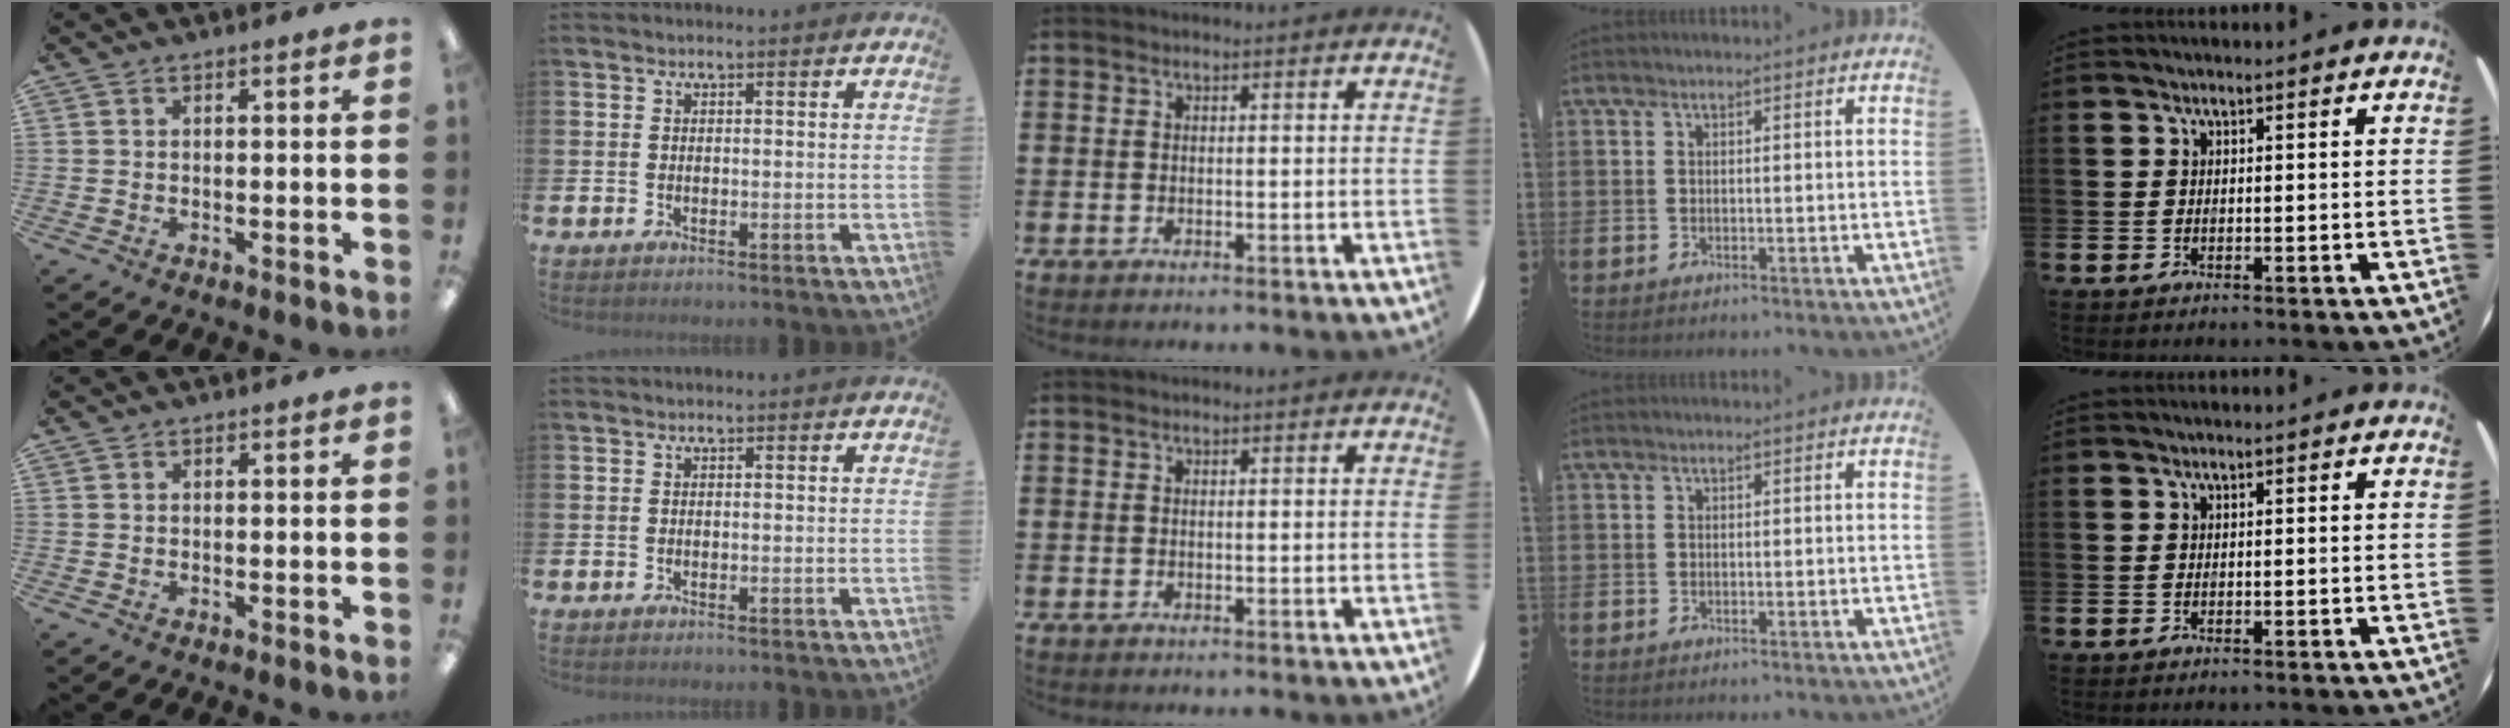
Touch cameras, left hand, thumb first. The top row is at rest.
{}